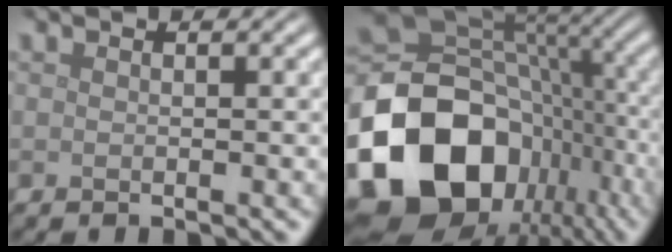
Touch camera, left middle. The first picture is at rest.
{"total": 18.2, "force": [-6.7, 14.0, 9.5], "torque": [-0.209, -0.029, -0.110]}